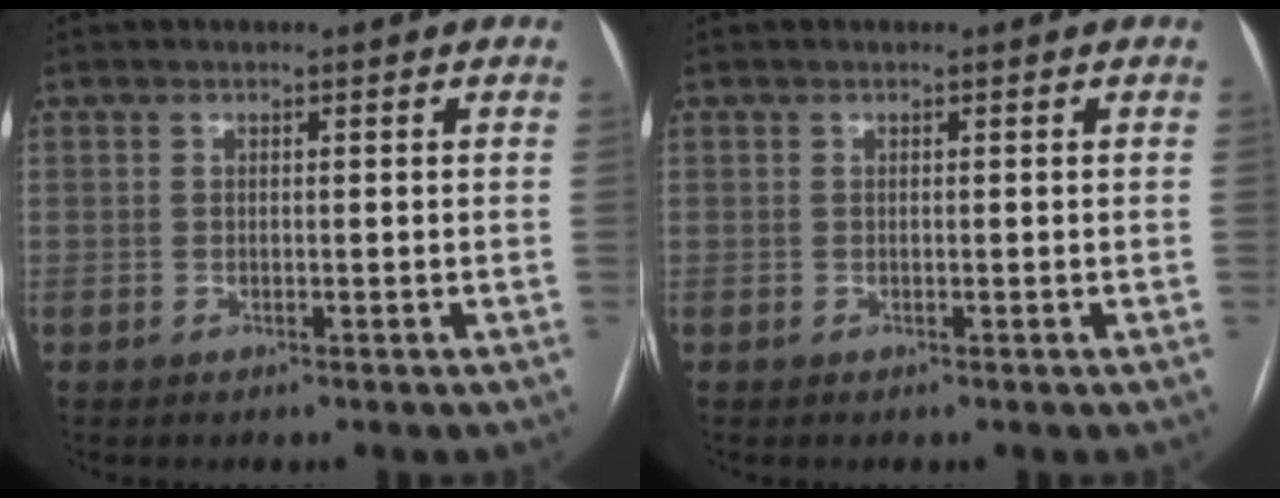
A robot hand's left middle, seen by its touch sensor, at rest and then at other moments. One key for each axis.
{"total": 0.0}